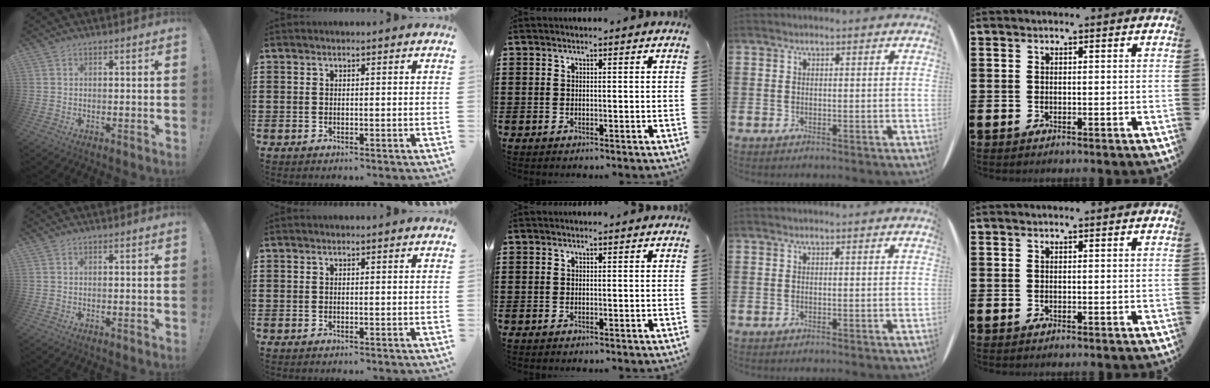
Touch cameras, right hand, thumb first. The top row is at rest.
{}